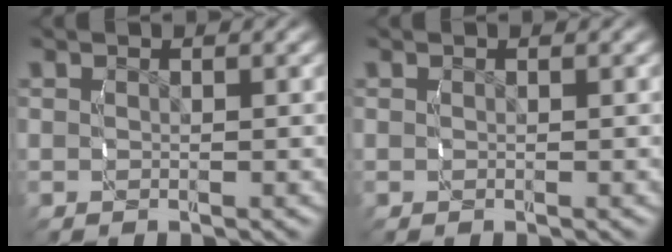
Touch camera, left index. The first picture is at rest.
{"total": 0.0}